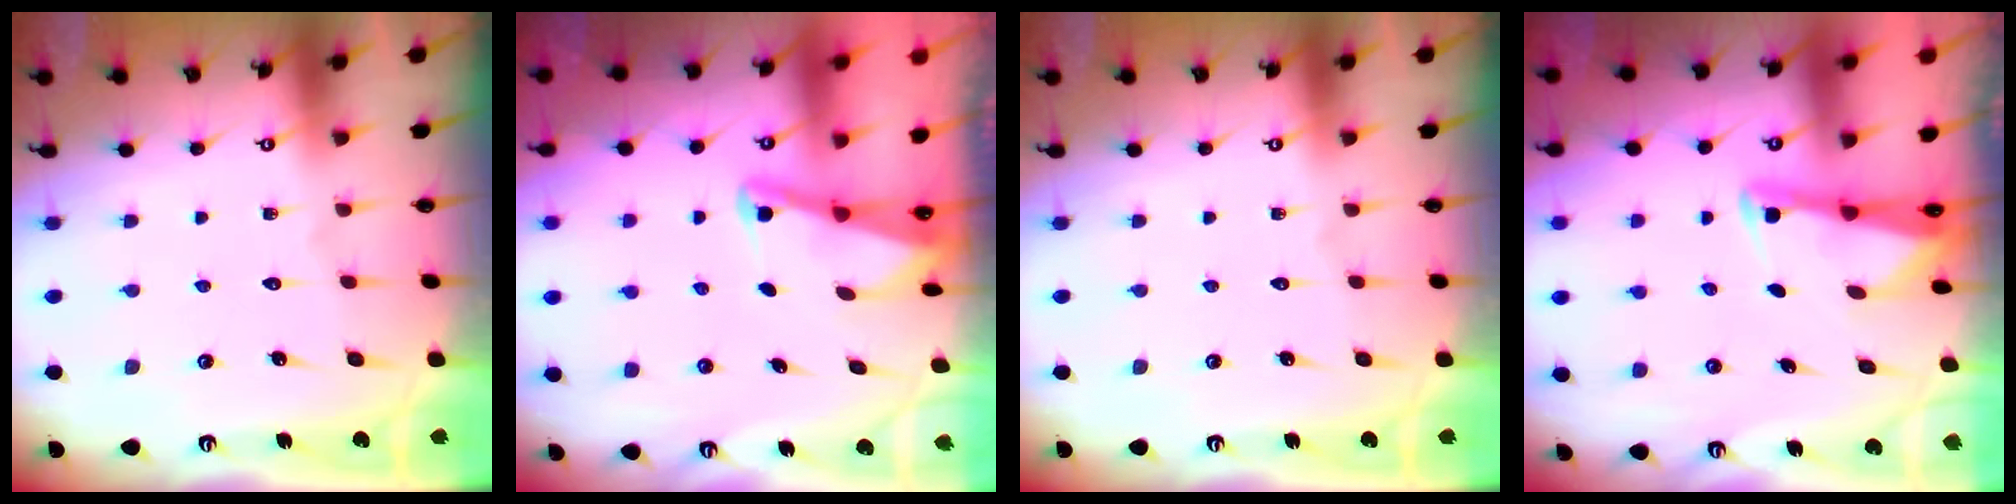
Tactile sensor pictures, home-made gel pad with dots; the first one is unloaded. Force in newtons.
{"total": 2.1, "press": 2.1, "slide": 0.4}
{"total": 0.0}
{"total": 2.5, "press": 2.5, "slide": 0.2}